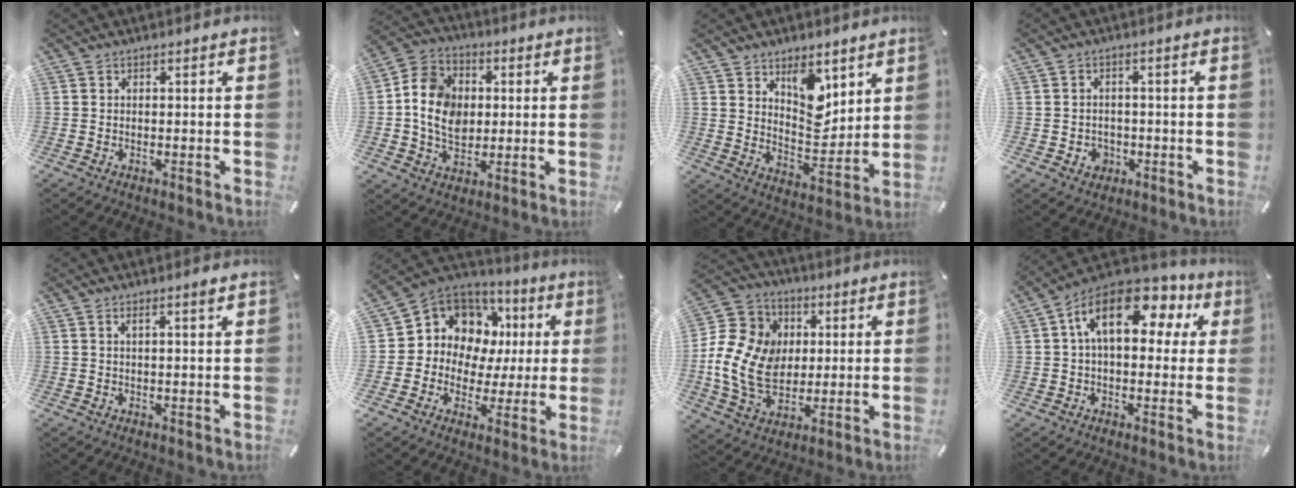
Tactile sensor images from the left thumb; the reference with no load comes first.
{"total": 11.5, "force": [0.3, 9.7, 6.2], "torque": [-0.123, 0.016, 0.008]}
{"total": 11.0, "force": [6.4, 6.9, 5.8], "torque": [-0.061, -0.046, 0.113]}
{"total": 3.7, "force": [-0.9, 3.5, 1.0], "torque": [-0.011, 0.002, -0.018]}
{"total": 2.1, "force": [1.2, 0.2, 1.7], "torque": [-0.035, -0.001, 0.021]}
{"total": 11.3, "force": [4.1, 10.1, 2.9], "torque": [-0.066, -0.038, 0.086]}
{"total": 15.0, "force": [0.0, 12.8, 7.9], "torque": [-0.187, 0.005, 0.004]}
{"total": 16.0, "force": [5.8, 8.9, 12.0], "torque": [-0.198, -0.013, 0.098]}